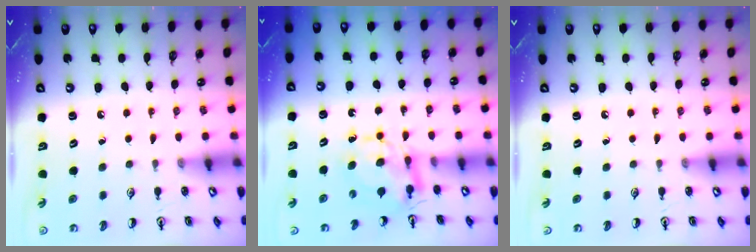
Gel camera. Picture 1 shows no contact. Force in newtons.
{"total": 6.5, "press": 6.5, "slide": 0.5}
{"total": 0.0}